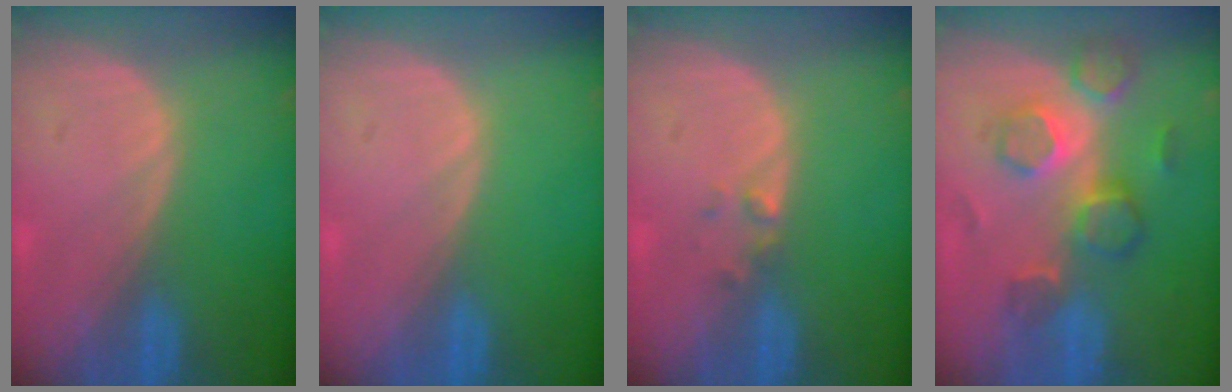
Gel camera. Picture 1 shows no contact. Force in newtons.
{"total": 0.0}
{"total": 1.4, "press": 1.2, "slide": 0.7}
{"total": 9.1, "press": 7.8, "slide": 4.6}